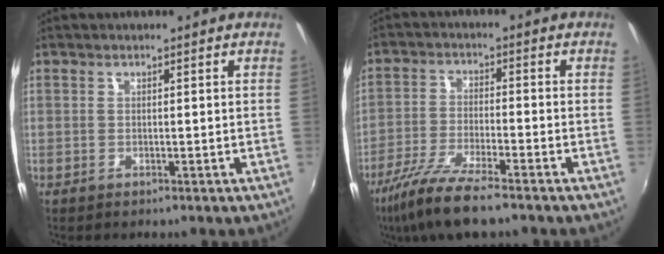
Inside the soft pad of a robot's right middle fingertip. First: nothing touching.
{"total": 10.7, "force": [-8.2, 1.1, 6.8], "torque": [-0.153, -0.027, -0.156]}